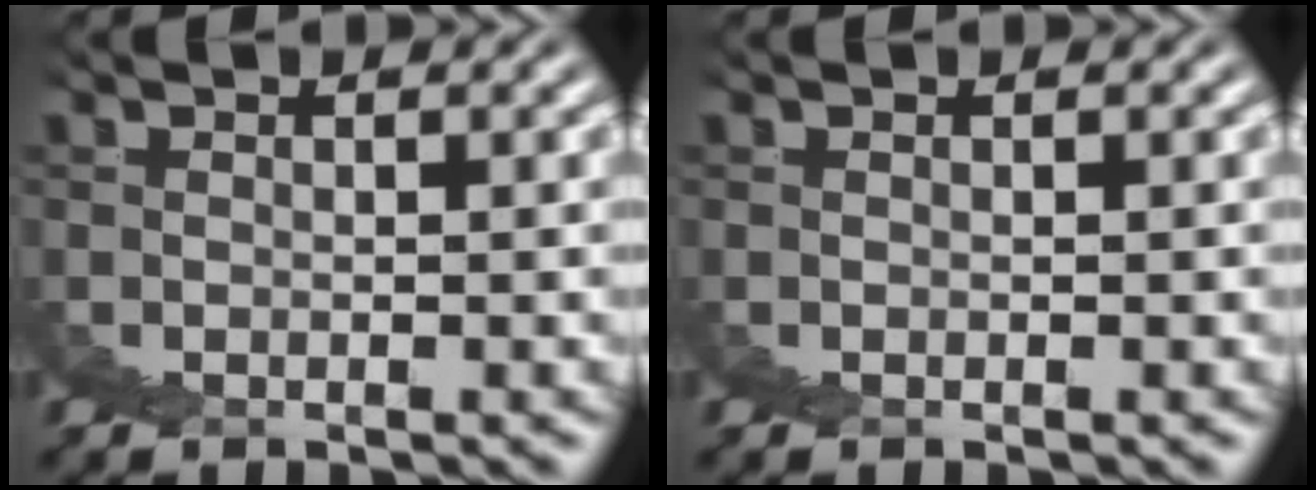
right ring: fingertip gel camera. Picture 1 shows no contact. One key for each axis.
{"total": 0.0}